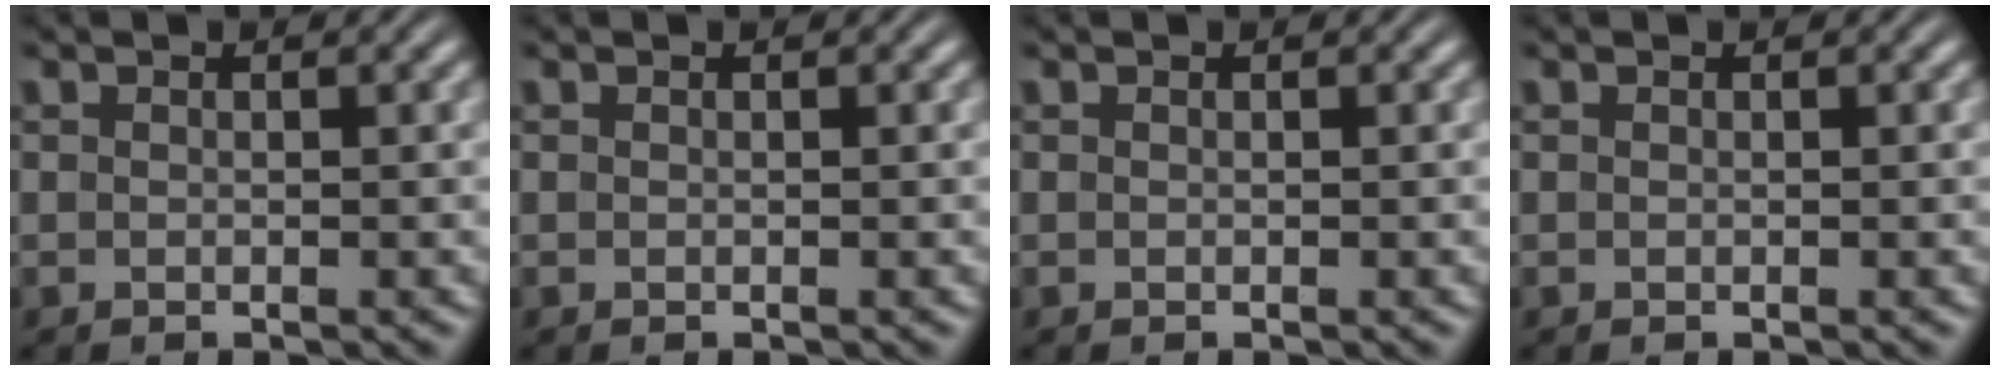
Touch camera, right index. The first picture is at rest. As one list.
[{"total": 0.0}, {"total": 0.0}, {"total": 0.0}]